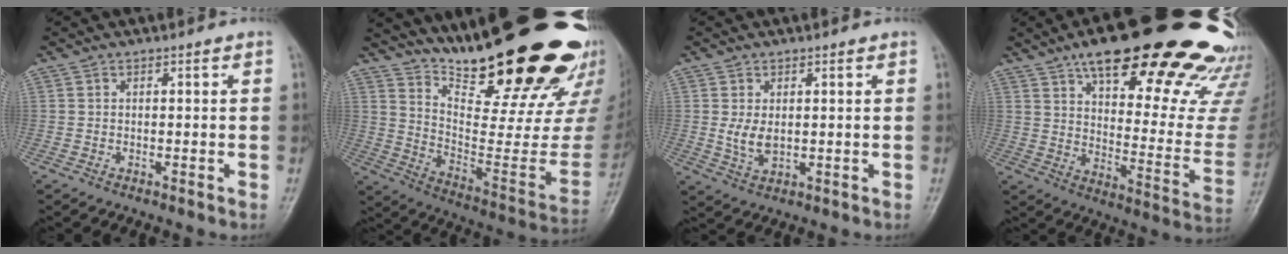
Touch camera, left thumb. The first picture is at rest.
{"total": 32.3, "force": [23.2, 8.3, 20.8], "torque": [-0.282, -0.127, 0.346]}
{"total": 4.1, "force": [0.9, 2.5, 3.1], "torque": [-0.055, -0.013, 0.023]}
{"total": 33.5, "force": [24.1, 9.6, 21.1], "torque": [-0.244, -0.091, 0.329]}